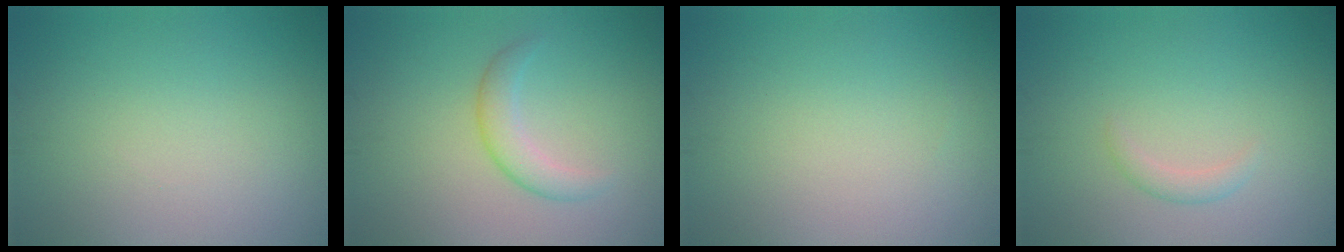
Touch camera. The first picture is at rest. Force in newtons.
{"total": 2.3, "press": 2.3, "slide": 0.0}
{"total": 0.0}
{"total": 1.1, "press": 1.1, "slide": 0.1}